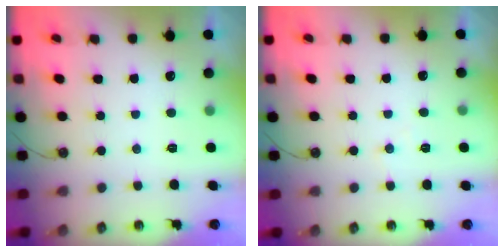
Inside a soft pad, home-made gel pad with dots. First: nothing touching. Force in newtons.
{"total": 4.9, "press": 4.8, "slide": 0.7}